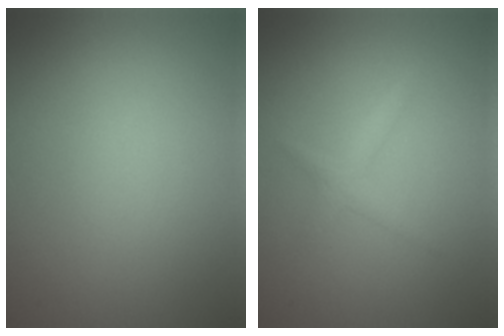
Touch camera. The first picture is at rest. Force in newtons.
{"total": 1.3, "press": 1.3, "slide": 0.0}